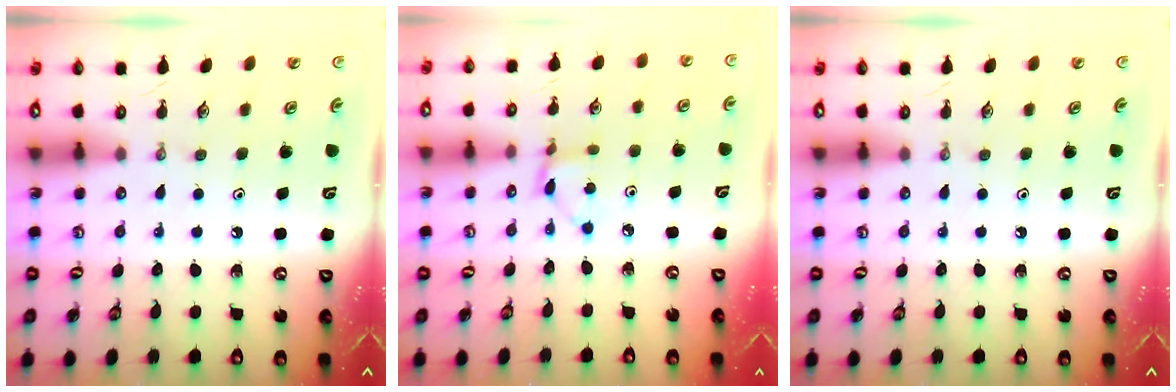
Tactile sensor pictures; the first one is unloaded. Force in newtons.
{"total": 3.7, "press": 3.7, "slide": 0.4}
{"total": 0.0}